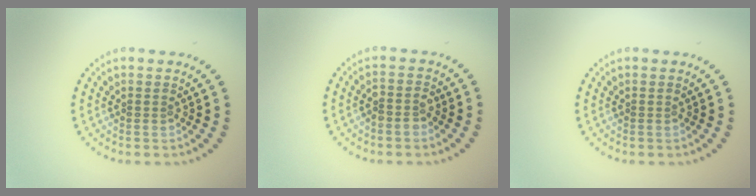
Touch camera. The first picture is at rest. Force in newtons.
{"total": 1.7, "press": 1.5, "slide": 0.8}
{"total": 0.0}